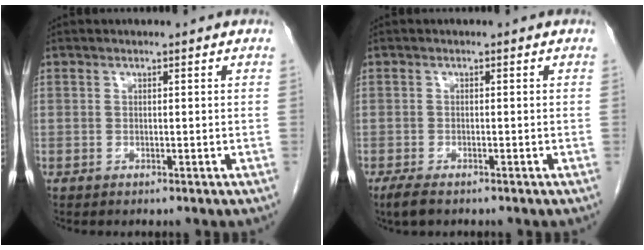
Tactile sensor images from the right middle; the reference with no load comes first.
{"total": 2.7, "force": [-1.9, 0.8, 1.7], "torque": [-0.039, -0.007, -0.030]}